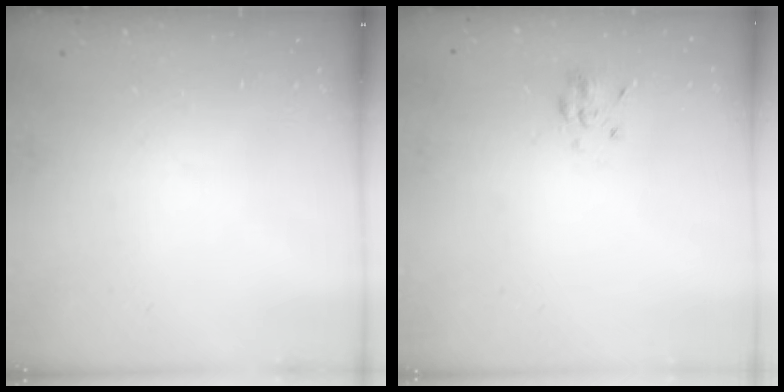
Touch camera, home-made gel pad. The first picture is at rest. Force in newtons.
{"total": 4.1, "press": 3.9, "slide": 1.2}